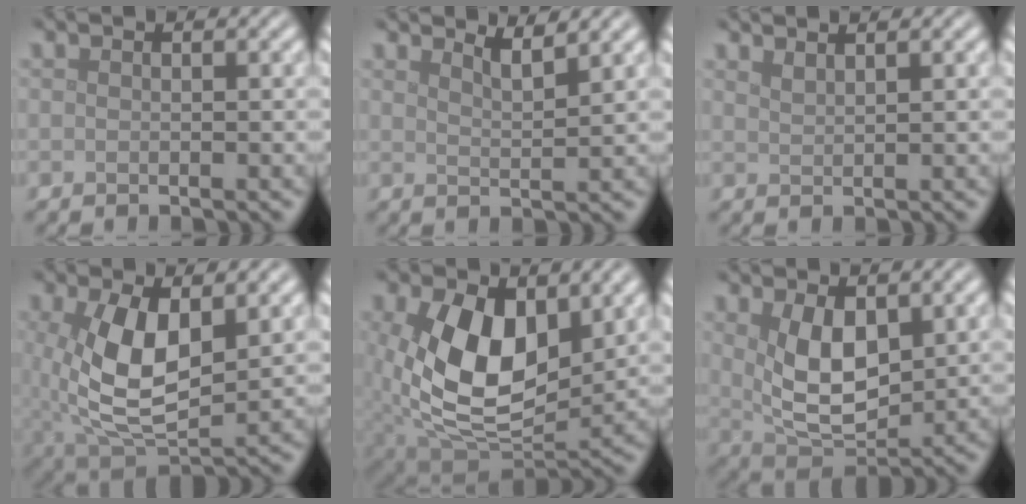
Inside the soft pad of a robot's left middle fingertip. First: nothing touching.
{"total": 2.3, "force": [2.0, 0.4, 1.1], "torque": [-0.010, 0.002, 0.030]}
{"total": 1.3, "force": [1.2, 0.3, 0.5], "torque": [-0.005, 0.003, 0.020]}
{"total": 8.4, "force": [1.2, 4.4, 7.0], "torque": [-0.161, -0.015, 0.032]}
{"total": 11.7, "force": [2.0, 7.4, 8.9], "torque": [-0.178, -0.027, 0.046]}
{"total": 6.3, "force": [1.7, 3.3, 5.1], "torque": [-0.101, -0.011, 0.040]}